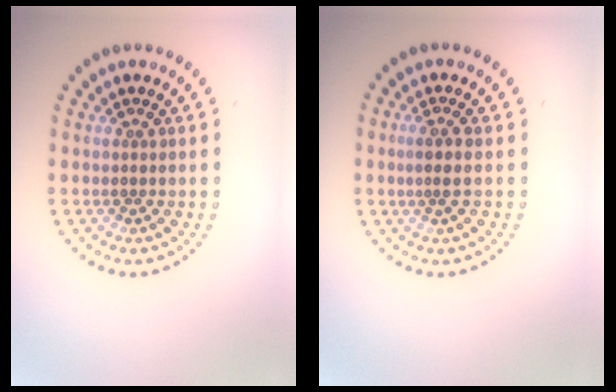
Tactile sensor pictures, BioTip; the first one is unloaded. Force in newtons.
{"total": 1.6, "press": 1.4, "slide": 0.8}